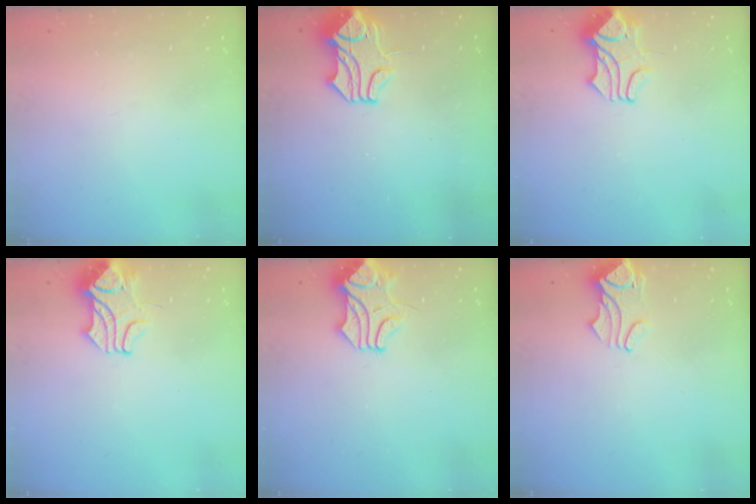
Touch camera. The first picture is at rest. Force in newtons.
{"total": 1.8, "press": 1.1, "slide": 1.4}
{"total": 1.7, "press": 1.3, "slide": 1.2}
{"total": 2.4, "press": 2.2, "slide": 1.0}
{"total": 1.4, "press": 1.3, "slide": 0.5}
{"total": 0.9, "press": 0.8, "slide": 0.5}